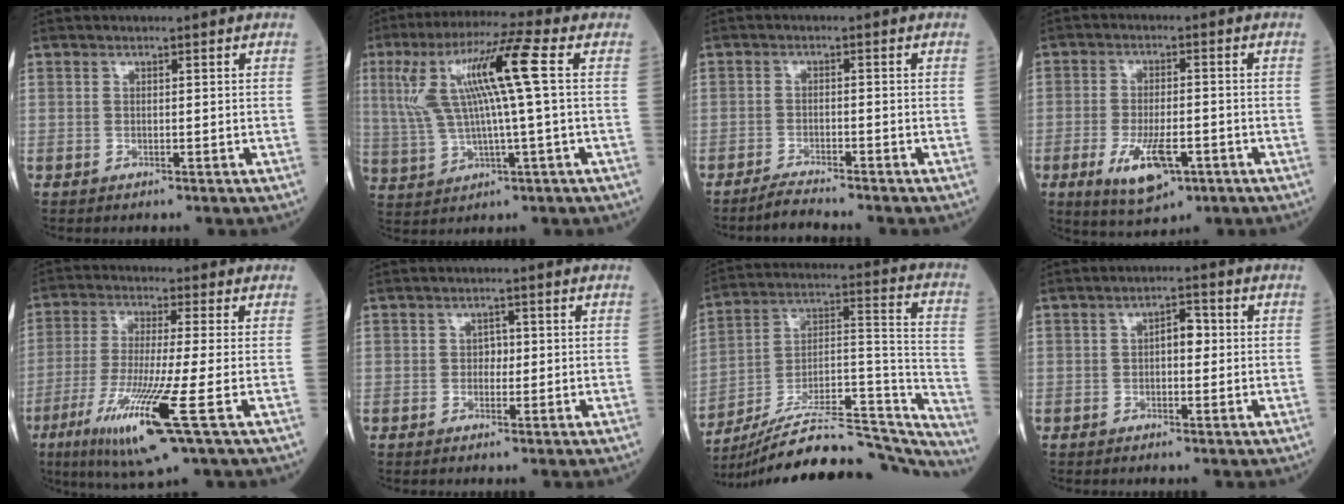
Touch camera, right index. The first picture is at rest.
{"total": 13.6, "force": [2.9, 0.7, 13.2], "torque": [-0.282, 0.027, 0.052]}
{"total": 2.8, "force": [-2.7, -0.5, 0.6], "torque": [-0.019, -0.013, -0.050]}
{"total": 8.6, "force": [-3.6, 3.1, 7.2], "torque": [-0.134, -0.014, -0.053]}
{"total": 13.3, "force": [-5.4, -0.5, 12.1], "torque": [-0.246, -0.037, -0.101]}
{"total": 1.5, "force": [0.0, 1.1, 1.0], "torque": [-0.010, 0.004, -0.002]}
{"total": 31.6, "force": [-28.9, 4.9, 11.9], "torque": [-0.136, 0.020, -0.419]}
{"total": 3.1, "force": [0.2, 1.5, 2.7], "torque": [-0.037, 0.012, -0.001]}